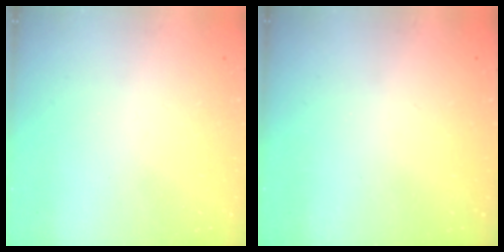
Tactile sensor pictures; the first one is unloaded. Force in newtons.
{"total": 0.0}